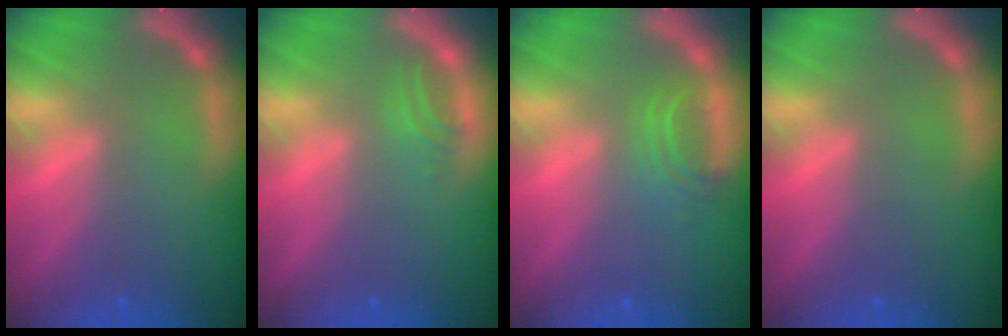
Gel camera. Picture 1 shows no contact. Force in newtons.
{"total": 1.5}
{"total": 2.5}
{"total": 0.0}